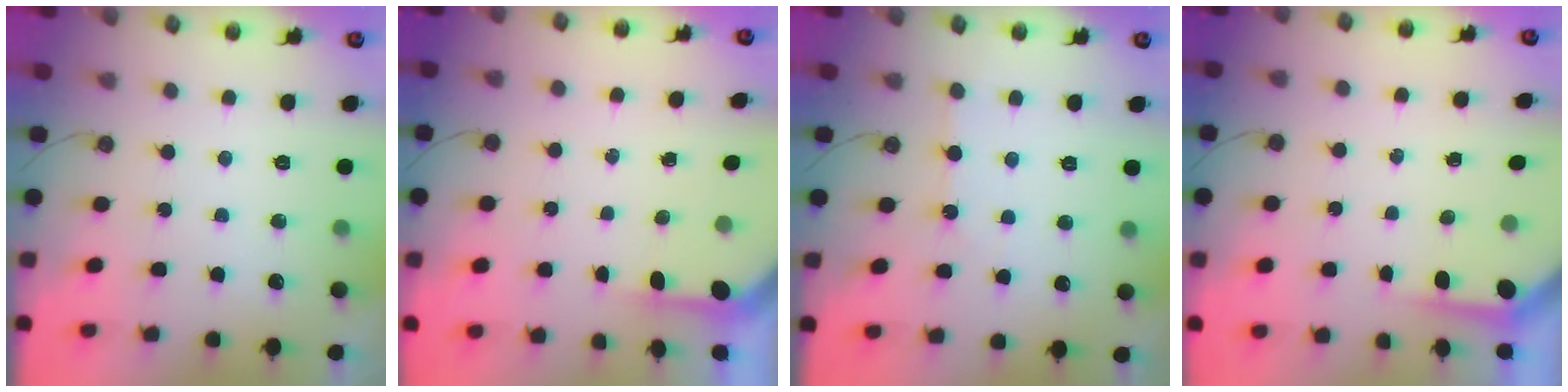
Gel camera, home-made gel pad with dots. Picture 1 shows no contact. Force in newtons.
{"total": 2.8, "press": 2.8, "slide": 0.2}
{"total": 2.7, "press": 2.7, "slide": 0.5}
{"total": 3.6, "press": 3.6, "slide": 0.4}